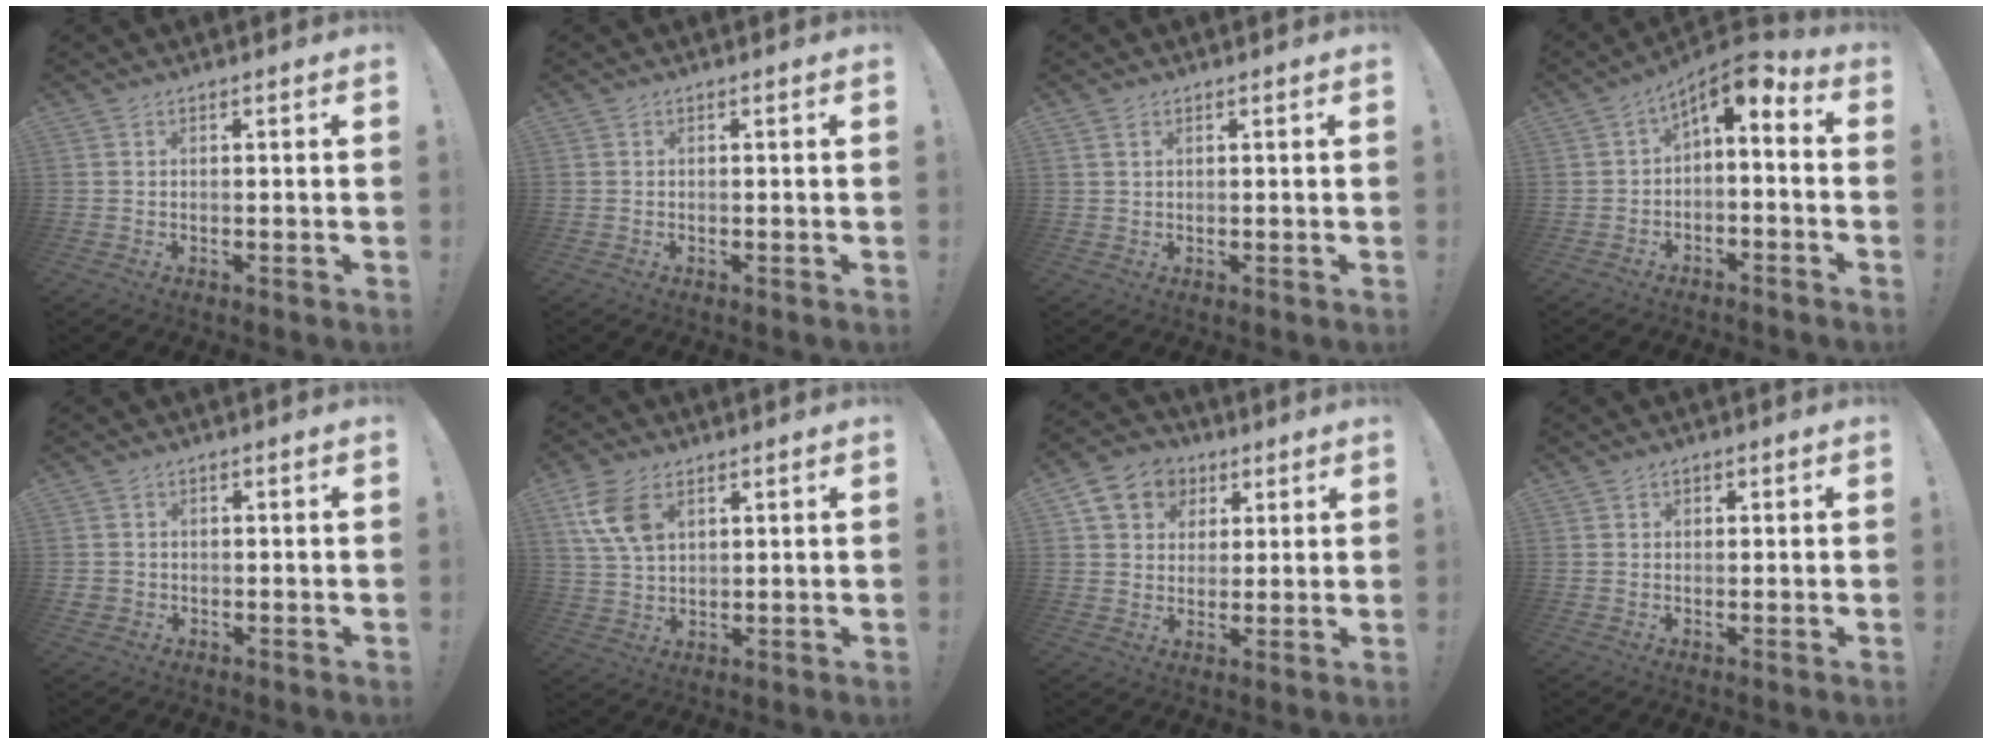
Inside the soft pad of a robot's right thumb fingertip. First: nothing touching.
{"total": 0.0}
{"total": 1.4, "force": [0.8, 0.9, 0.8], "torque": [-0.010, -0.001, 0.014]}
{"total": 5.7, "force": [0.7, 2.0, 5.3], "torque": [-0.076, -0.009, 0.011]}
{"total": 1.9, "force": [-0.3, 1.7, 0.6], "torque": [-0.016, 0.004, -0.004]}
{"total": 10.7, "force": [4.7, 6.6, 7.0], "torque": [-0.138, -0.008, 0.092]}
{"total": 10.9, "force": [4.5, 9.2, 3.9], "torque": [-0.050, -0.019, 0.091]}
{"total": 0.9, "force": [0.1, 0.9, 0.3], "torque": [-0.003, 0.002, 0.000]}